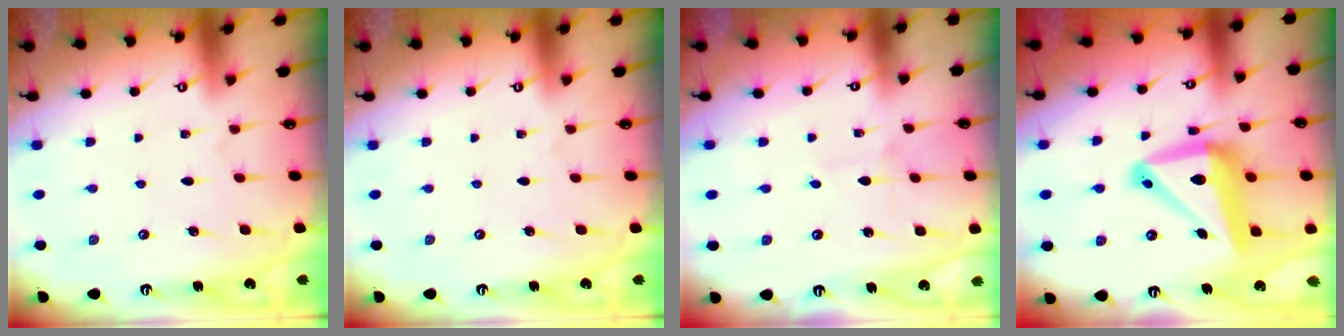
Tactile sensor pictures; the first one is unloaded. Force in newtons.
{"total": 0.0}
{"total": 2.7, "press": 2.7, "slide": 0.3}
{"total": 15.9, "press": 15.8, "slide": 2.3}